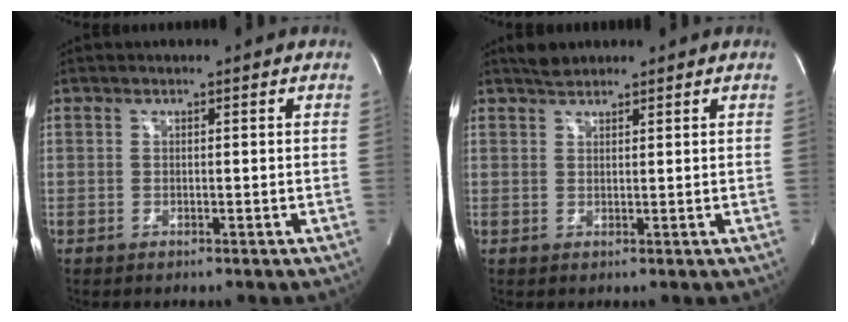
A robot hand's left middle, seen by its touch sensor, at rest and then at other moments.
{"total": 2.0, "force": [1.9, 0.6, 0.4], "torque": [-0.014, 0.010, 0.036]}